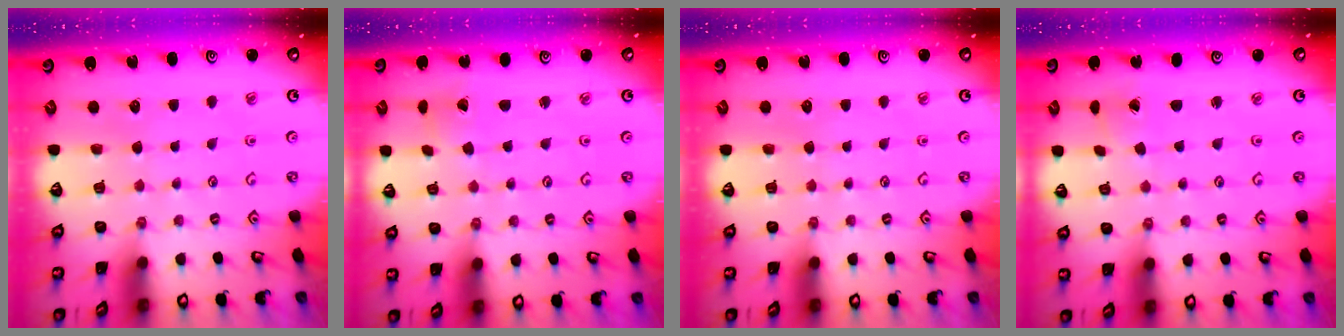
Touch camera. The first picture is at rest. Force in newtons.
{"total": 2.3, "press": 2.3, "slide": 0.2}
{"total": 0.0}
{"total": 0.8, "press": 0.8, "slide": 0.1}